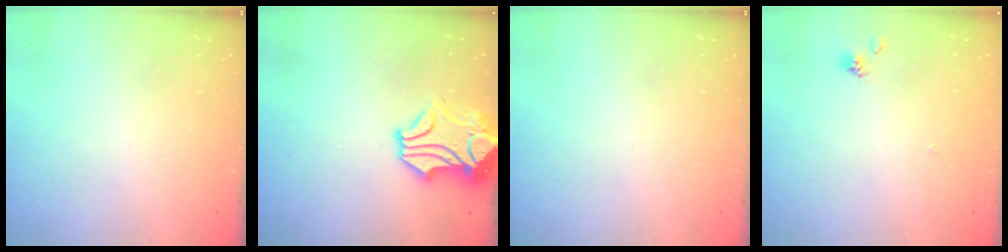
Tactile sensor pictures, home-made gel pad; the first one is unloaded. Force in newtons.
{"total": 2.3, "press": 1.9, "slide": 1.3}
{"total": 0.0}
{"total": 1.8, "press": 1.8, "slide": 0.1}